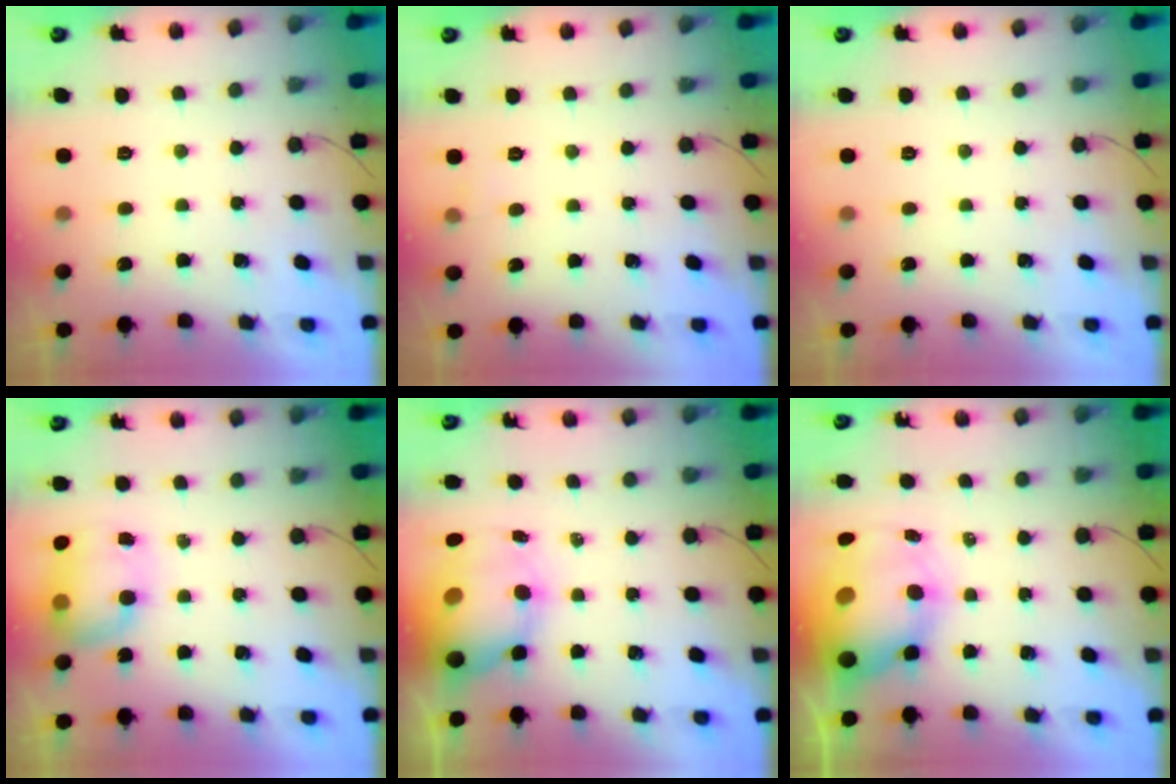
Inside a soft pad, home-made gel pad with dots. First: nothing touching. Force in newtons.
{"total": 2.5, "press": 2.3, "slide": 1.1}
{"total": 0.0}
{"total": 7.8, "press": 7.7, "slide": 1.1}
{"total": 10.8, "press": 10.4, "slide": 2.9}
{"total": 13.3, "press": 13.0, "slide": 3.0}